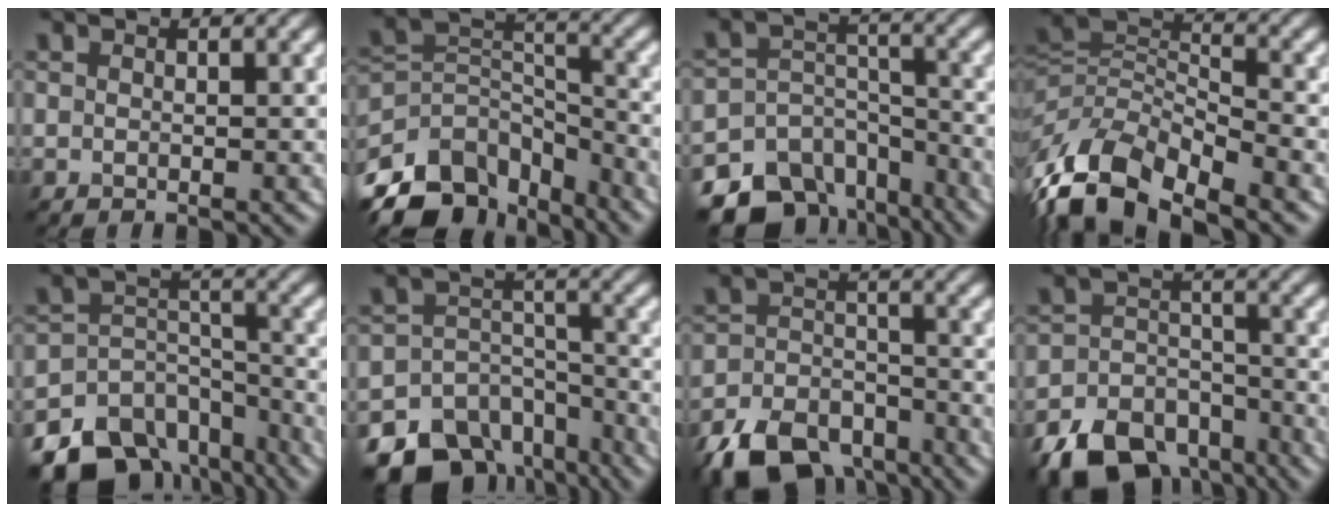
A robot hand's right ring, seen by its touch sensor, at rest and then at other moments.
{"total": 10.8, "force": [-7.9, 5.9, 4.3], "torque": [-0.087, 0.009, -0.144]}
{"total": 12.0, "force": [-9.2, 7.3, 2.4], "torque": [-0.039, -0.004, -0.130]}
{"total": 9.9, "force": [-6.5, 4.5, 6.0], "torque": [-0.114, 0.000, -0.132]}
{"total": 12.8, "force": [-10.0, 7.3, 3.1], "torque": [-0.049, -0.002, -0.137]}
{"total": 13.3, "force": [-10.1, 8.2, 3.1], "torque": [-0.057, -0.019, -0.135]}
{"total": 8.6, "force": [-6.6, 4.4, 3.4], "torque": [-0.063, -0.013, -0.118]}
{"total": 9.2, "force": [-6.9, 5.1, 3.5], "torque": [-0.053, -0.015, -0.116]}